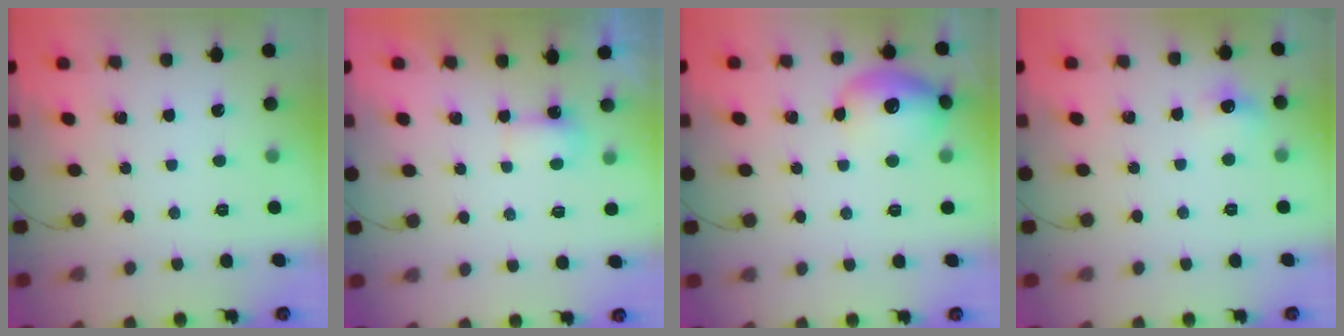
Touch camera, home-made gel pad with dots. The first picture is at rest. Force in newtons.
{"total": 3.3, "press": 3.1, "slide": 1.0}
{"total": 16.8, "press": 13.5, "slide": 10.0}
{"total": 6.6, "press": 6.4, "slide": 1.5}